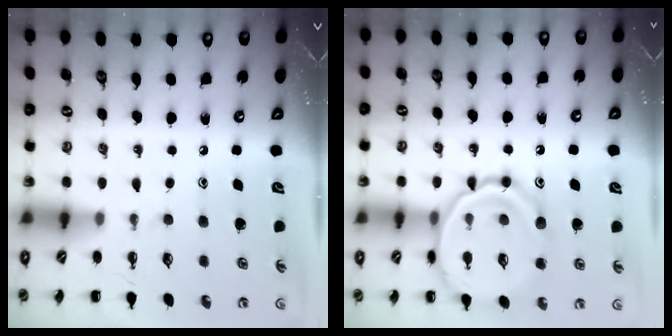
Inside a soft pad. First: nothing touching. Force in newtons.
{"total": 15.5, "press": 15.4, "slide": 1.0}